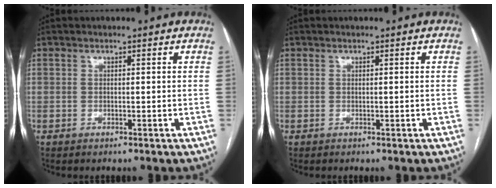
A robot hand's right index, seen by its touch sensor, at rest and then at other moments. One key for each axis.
{"total": 0.0}